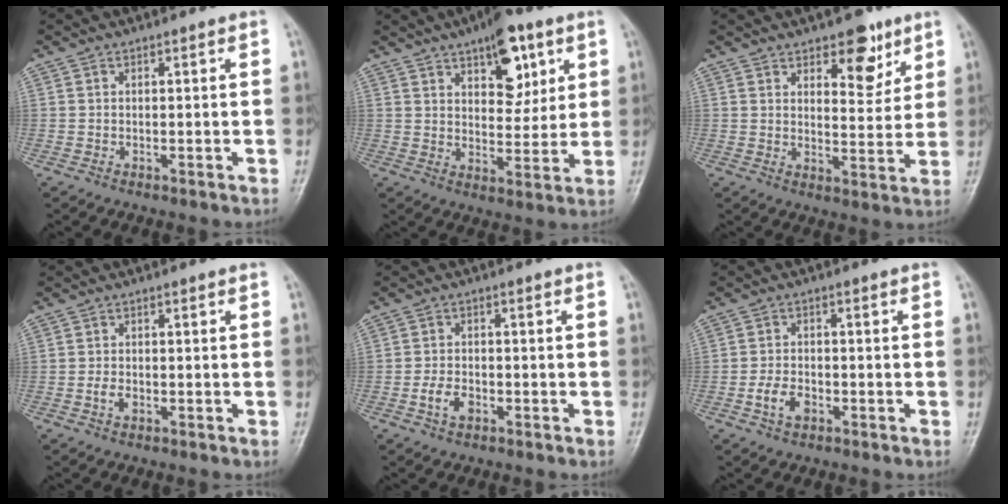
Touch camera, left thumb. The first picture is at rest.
{"total": 11.8, "force": [6.0, 5.7, 8.4], "torque": [-0.087, -0.027, 0.089]}
{"total": 8.9, "force": [5.4, 4.4, 5.5], "torque": [-0.042, -0.032, 0.076]}
{"total": 2.0, "force": [-0.6, 1.3, 1.4], "torque": [-0.025, 0.003, -0.013]}
{"total": 3.9, "force": [-1.6, 2.5, 2.5], "torque": [-0.045, 0.011, -0.031]}
{"total": 4.4, "force": [-1.9, 2.8, 2.8], "torque": [-0.050, 0.012, -0.035]}